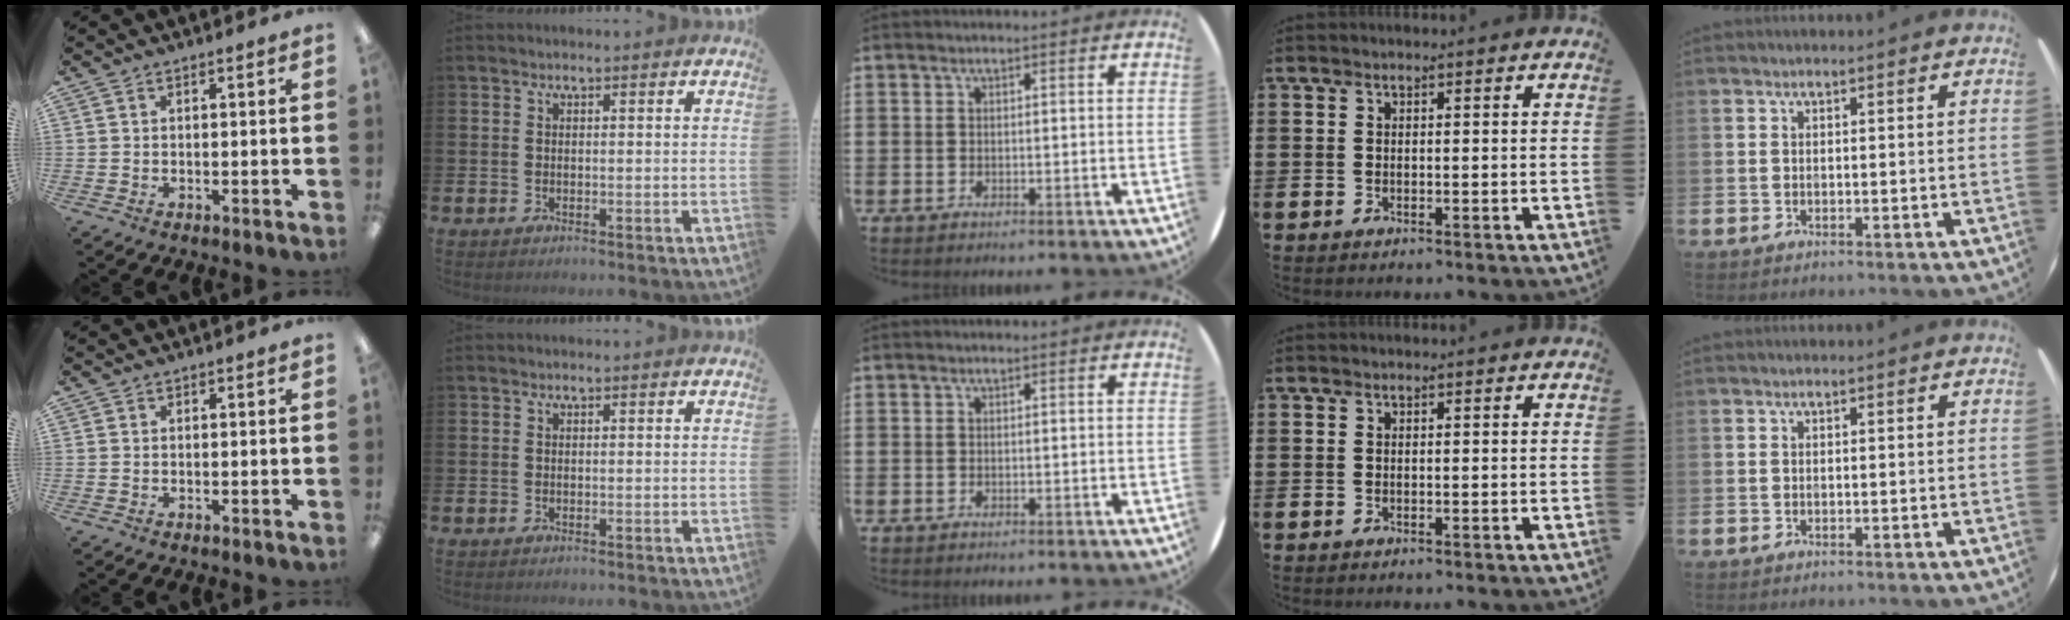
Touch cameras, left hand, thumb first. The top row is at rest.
{}